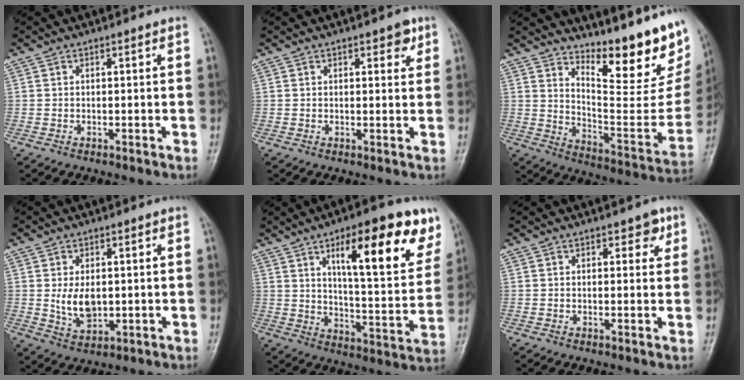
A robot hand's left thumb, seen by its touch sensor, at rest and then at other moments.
{"total": 2.9, "force": [1.6, 1.4, 1.9], "torque": [-0.009, -0.006, 0.018]}
{"total": 21.9, "force": [15.9, 6.5, 13.5], "torque": [-0.158, -0.124, 0.230]}
{"total": 6.2, "force": [0.4, 4.0, 4.7], "torque": [-0.072, -0.012, 0.018]}
{"total": 21.3, "force": [10.7, 6.7, 17.1], "torque": [-0.198, -0.040, 0.159]}
{"total": 2.9, "force": [1.6, 1.7, 1.8], "torque": [-0.003, -0.005, 0.017]}